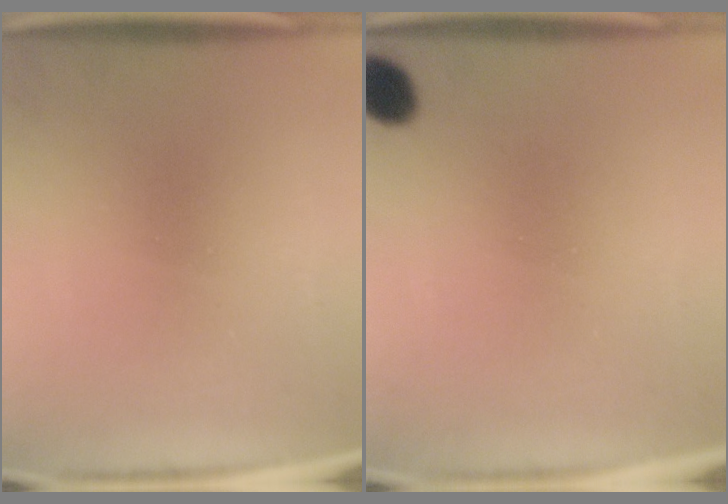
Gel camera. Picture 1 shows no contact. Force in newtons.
{"total": 4.7}